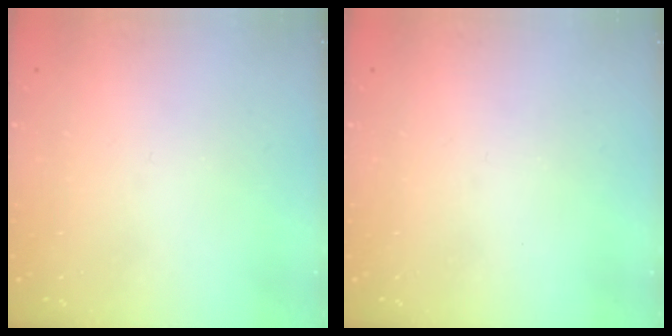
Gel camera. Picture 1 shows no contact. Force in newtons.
{"total": 0.0}